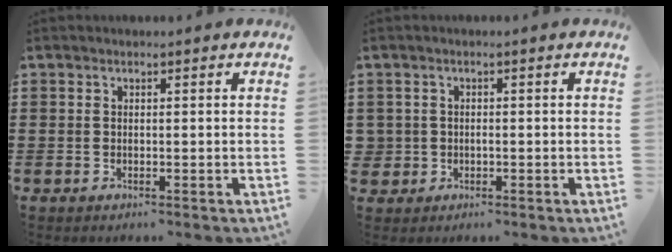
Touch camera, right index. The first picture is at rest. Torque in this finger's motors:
{"motor_torque": [0.02, 0.09, 0.01, 0.01]}